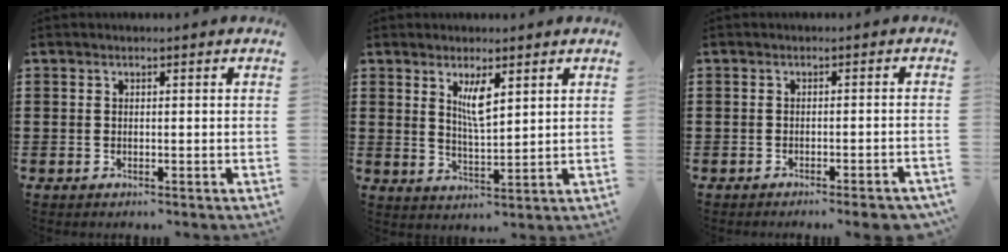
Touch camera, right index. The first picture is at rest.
{"total": 4.6, "force": [2.3, 1.2, 3.9], "torque": [-0.073, 0.000, 0.037]}
{"total": 2.2, "force": [-1.8, -0.2, 1.3], "torque": [-0.021, -0.002, -0.034]}